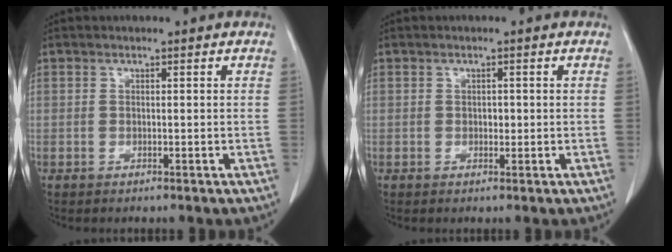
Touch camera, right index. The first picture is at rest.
{"total": 1.0, "force": [0.0, 0.7, 0.7], "torque": [-0.009, 0.001, 0.000]}